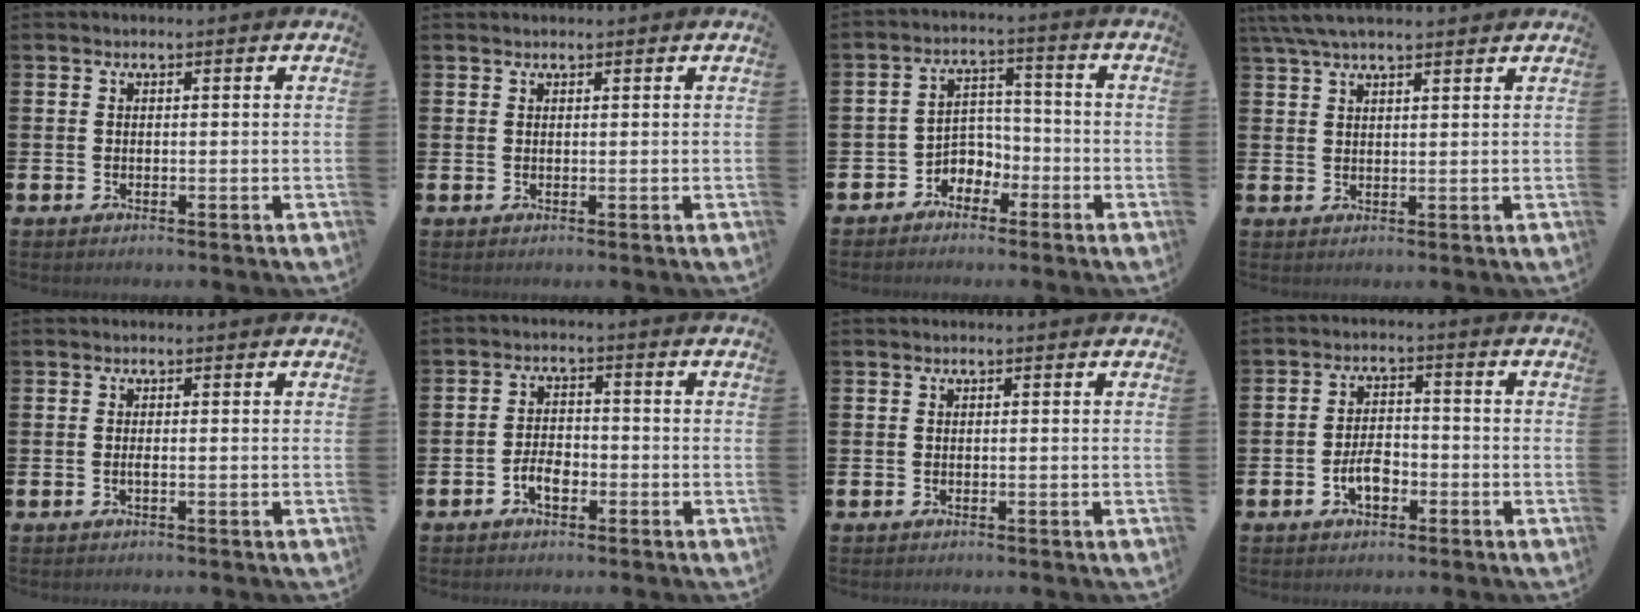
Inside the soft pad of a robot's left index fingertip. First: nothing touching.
{"total": 0.6, "force": [0.6, 0.2, -0.1], "torque": [0.011, -0.002, 0.009]}
{"total": 3.6, "force": [-2.6, 2.5, 0.6], "torque": [-0.028, 0.005, -0.060]}
{"total": 4.9, "force": [4.1, 1.1, 2.3], "torque": [-0.054, -0.005, 0.076]}
{"total": 0.5, "force": [-0.2, 0.0, 0.5], "torque": [-0.013, -0.001, -0.002]}
{"total": 3.3, "force": [-1.4, 1.8, 2.3], "torque": [-0.039, 0.005, -0.028]}
{"total": 0.0}
{"total": 4.1, "force": [-1.6, 2.3, 2.9], "torque": [-0.049, 0.006, -0.031]}